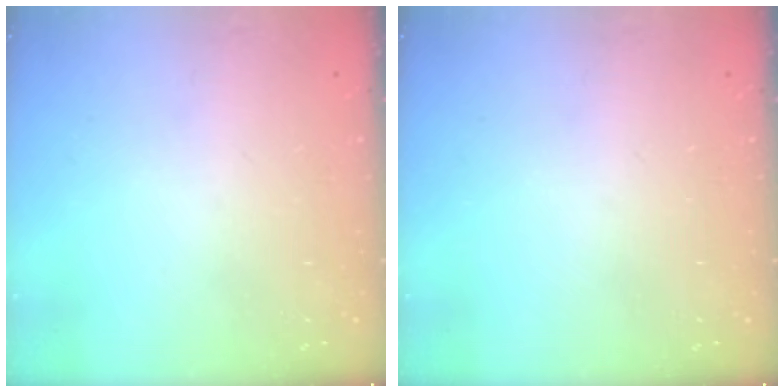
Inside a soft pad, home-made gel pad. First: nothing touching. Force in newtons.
{"total": 0.0}